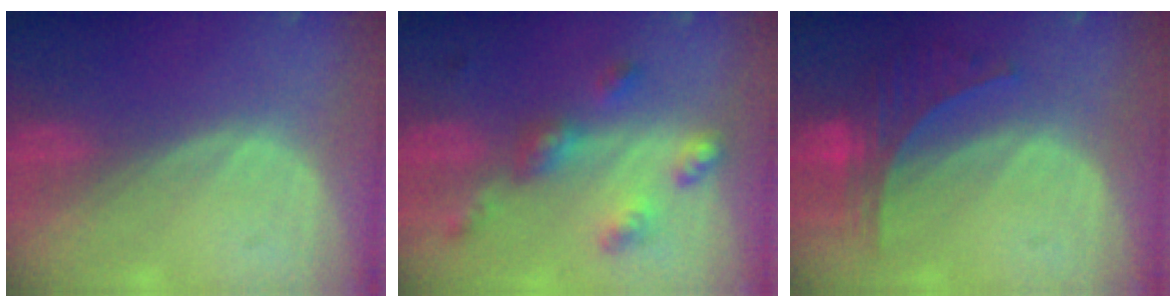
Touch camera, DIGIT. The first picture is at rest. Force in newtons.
{"total": 6.8, "press": 6.0, "slide": 3.2}
{"total": 6.1, "press": 6.0, "slide": 1.0}